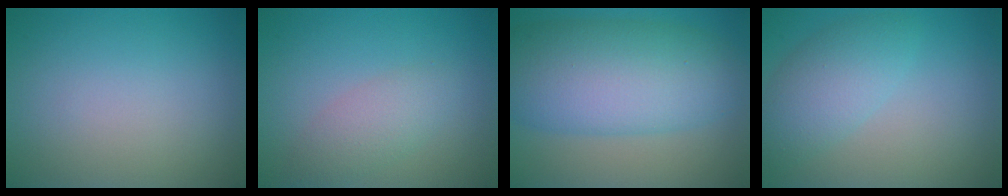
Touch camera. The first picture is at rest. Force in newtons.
{"total": 2.6, "press": 2.6, "slide": 0.1}
{"total": 10.2, "press": 10.2, "slide": 0.4}
{"total": 3.9, "press": 3.9, "slide": 0.1}